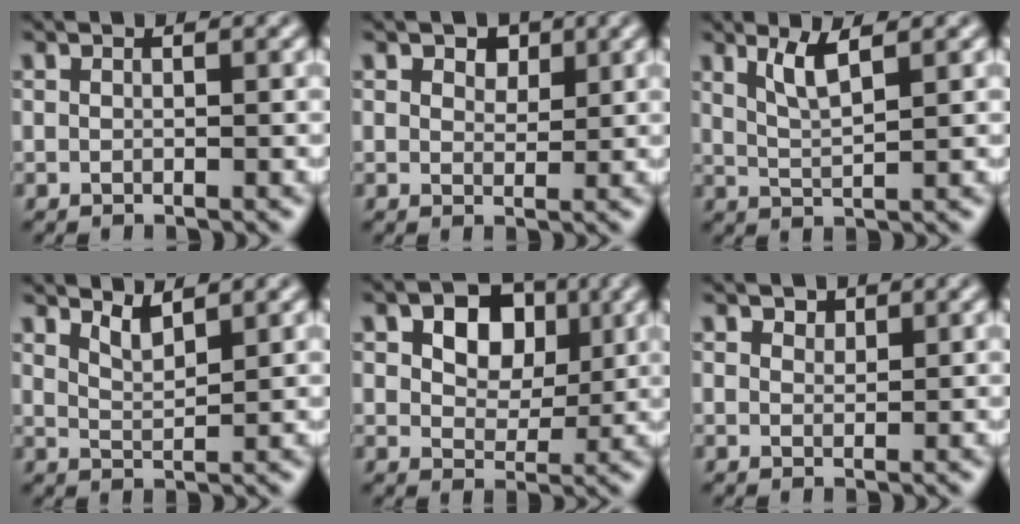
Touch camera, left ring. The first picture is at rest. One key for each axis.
{"total": 2.2, "fx": 1.4, "fy": 1.3, "fz": 1.1, "tx": -0.013, "ty": -0.002, "tz": 0.016}
{"total": 2.8, "fx": 1.6, "fy": 0.6, "fz": 2.2, "tx": -0.040, "ty": -0.004, "tz": 0.034}
{"total": 2.2, "fx": 1.8, "fy": 0.5, "fz": 1.2, "tx": -0.020, "ty": -0.005, "tz": 0.036}
{"total": 6.0, "fx": 2.1, "fy": 4.1, "fz": 3.9, "tx": -0.067, "ty": 0.003, "tz": 0.018}
{"total": 1.1, "fx": 0.9, "fy": 0.6, "fz": 0.2, "tx": -0.005, "ty": -0.002, "tz": 0.016}